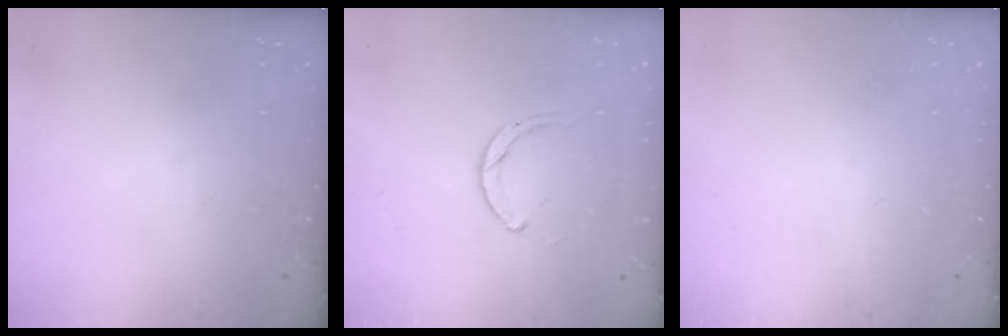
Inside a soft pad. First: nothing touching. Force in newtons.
{"total": 1.8, "press": 1.8, "slide": 0.2}
{"total": 0.0}